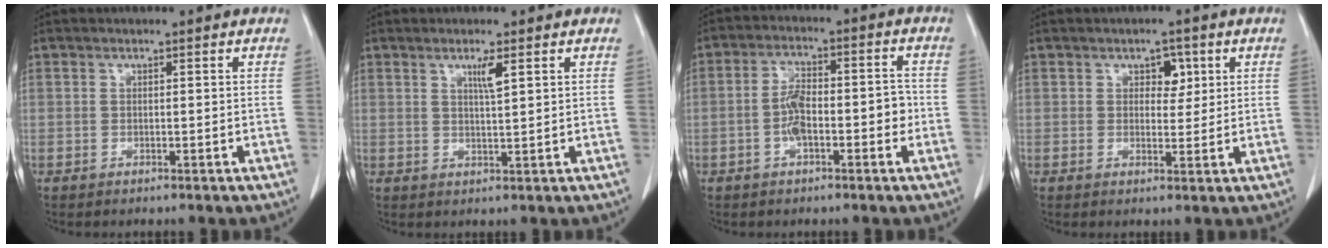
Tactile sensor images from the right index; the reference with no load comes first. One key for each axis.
{"total": 2.8, "fx": 1.5, "fy": 0.0, "fz": 2.4, "tx": -0.045, "ty": -0.005, "tz": 0.028}
{"total": 7.2, "fx": -1.6, "fy": 2.9, "fz": 6.4, "tx": -0.118, "ty": 0.027, "tz": -0.028}
{"total": 3.0, "fx": 1.2, "fy": 1.9, "fz": 2.0, "tx": -0.021, "ty": 0.005, "tz": 0.018}